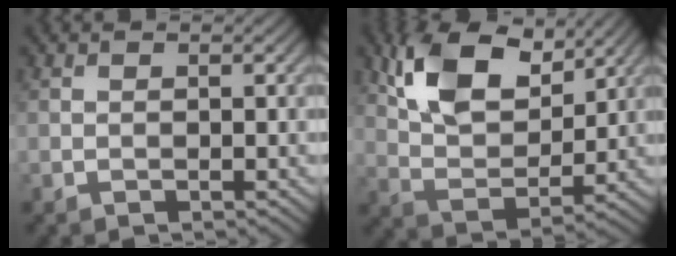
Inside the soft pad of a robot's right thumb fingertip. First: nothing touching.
{"total": 11.5, "force": [6.1, 5.9, 7.8], "torque": [-0.166, 0.007, 0.119]}